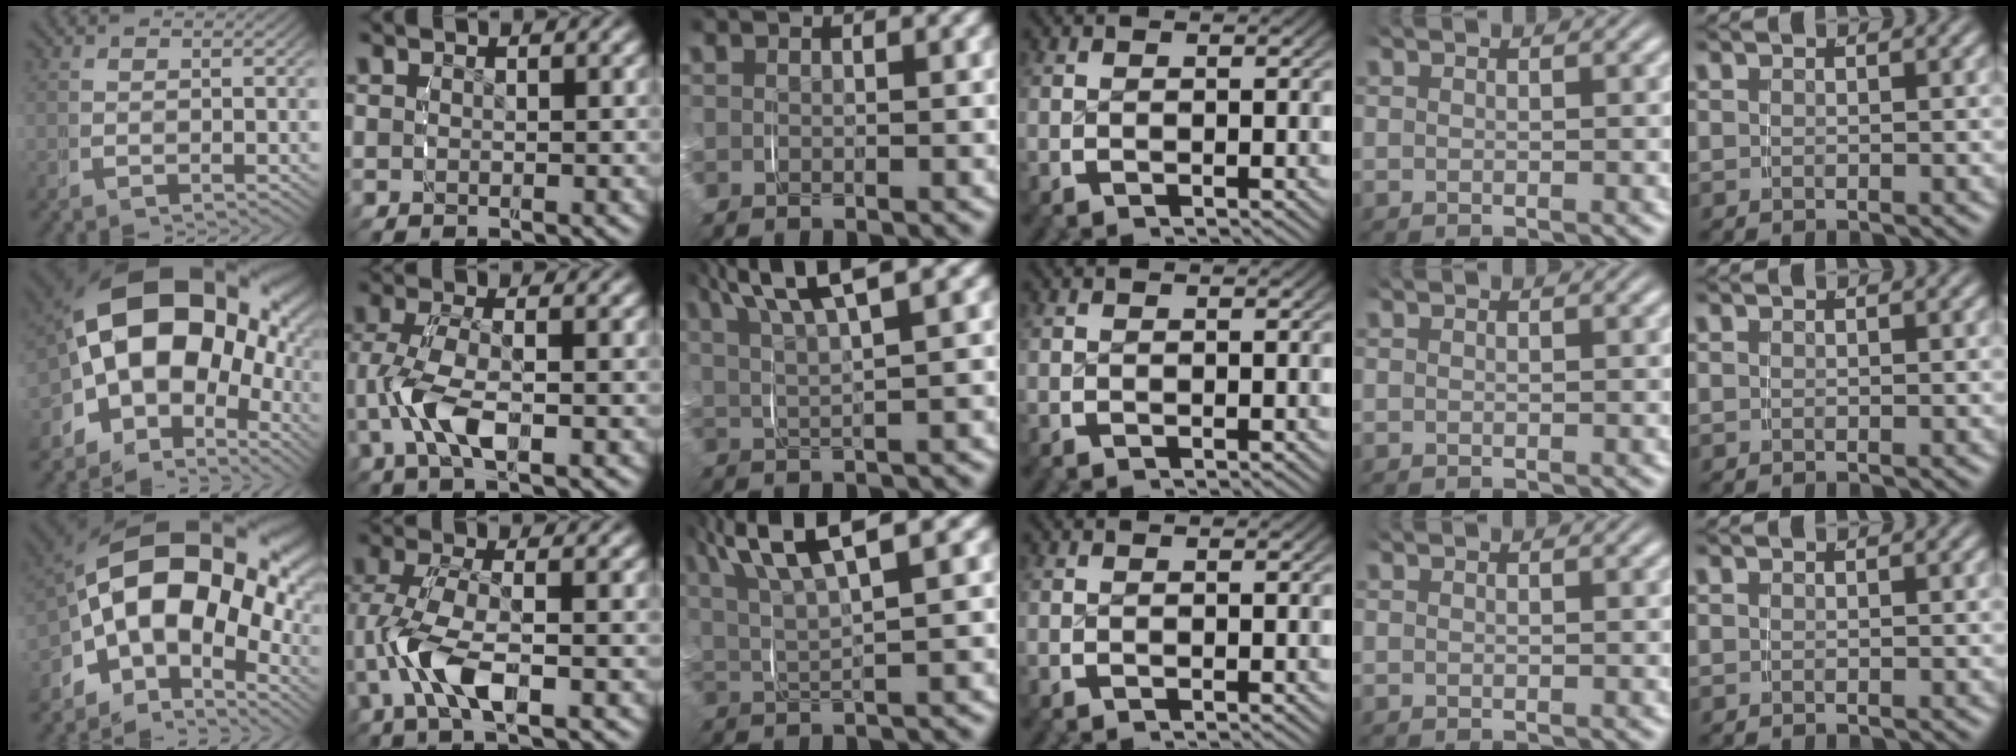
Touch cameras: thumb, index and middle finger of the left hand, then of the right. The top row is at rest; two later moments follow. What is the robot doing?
{"motion": "grasp_and_lifting", "object": "paper plate"}